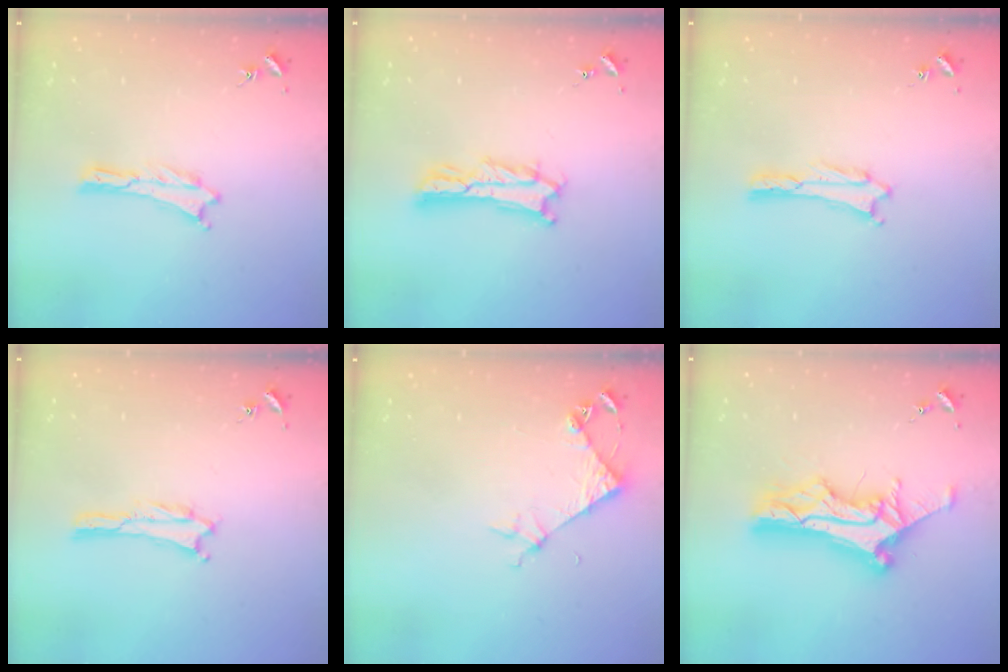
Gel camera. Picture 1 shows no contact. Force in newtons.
{"total": 4.3, "press": 4.3, "slide": 0.5}
{"total": 1.6, "press": 1.6, "slide": 0.2}
{"total": 0.0}
{"total": 4.6, "press": 4.6, "slide": 0.3}
{"total": 11.5, "press": 11.5, "slide": 0.8}